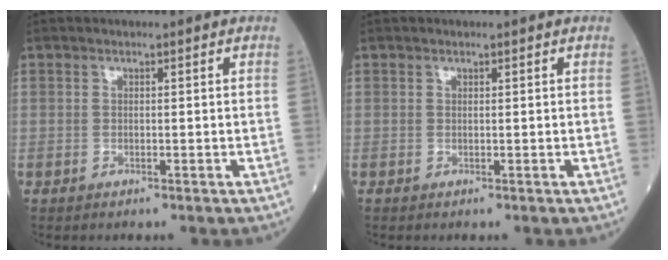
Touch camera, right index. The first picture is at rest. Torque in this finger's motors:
{"motor_torque": [-0.02, -0.13, 0.05, 0.02]}